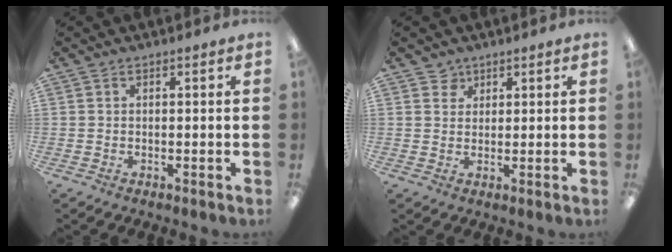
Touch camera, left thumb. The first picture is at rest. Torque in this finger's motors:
{"motor_torque": [0.04, -0.07, -0.38, 0.07, -0.06]}